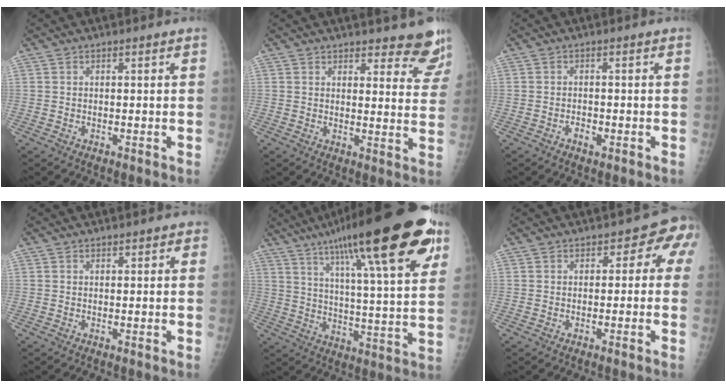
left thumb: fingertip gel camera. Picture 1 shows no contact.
{"total": 9.5, "force": [8.7, 2.8, 2.6], "torque": [0.012, -0.064, 0.082]}
{"total": 1.7, "force": [-0.9, 1.0, 1.1], "torque": [-0.016, 0.005, -0.015]}
{"total": 1.0, "force": [0.5, 0.7, 0.5], "torque": [0.008, 0.001, 0.001]}
{"total": 28.8, "force": [16.0, 5.7, 23.3], "torque": [-0.346, -0.023, 0.241]}
{"total": 4.1, "force": [0.0, 3.1, 2.7], "torque": [0.010, 0.011, -0.014]}